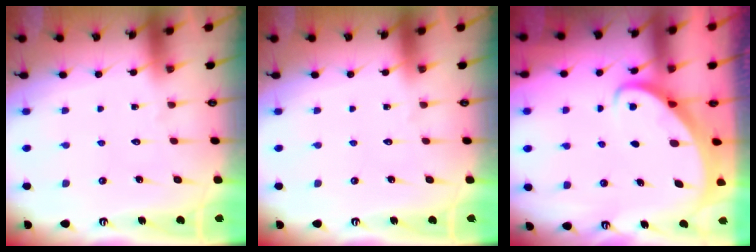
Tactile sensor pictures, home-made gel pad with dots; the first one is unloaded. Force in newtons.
{"total": 0.0}
{"total": 2.5, "press": 2.5, "slide": 0.3}